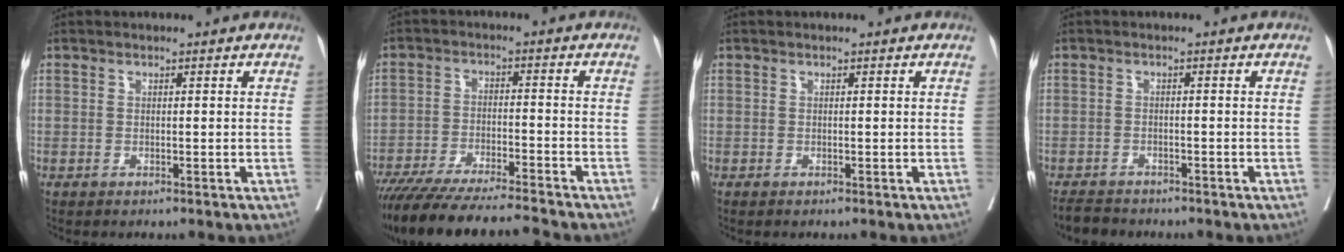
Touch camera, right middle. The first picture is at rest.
{"total": 15.3, "force": [-13.9, 0.1, 6.3], "torque": [-0.096, -0.025, -0.222]}
{"total": 0.0}
{"total": 4.2, "force": [-3.9, 1.3, 0.8], "torque": [-0.015, -0.011, -0.064]}